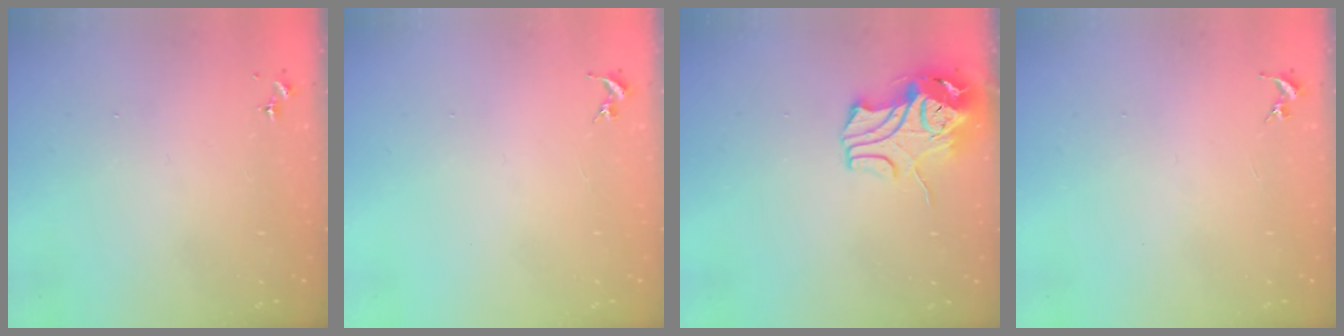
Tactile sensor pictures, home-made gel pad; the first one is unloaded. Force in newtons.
{"total": 0.0}
{"total": 10.8, "press": 10.6, "slide": 1.6}
{"total": 0.0}